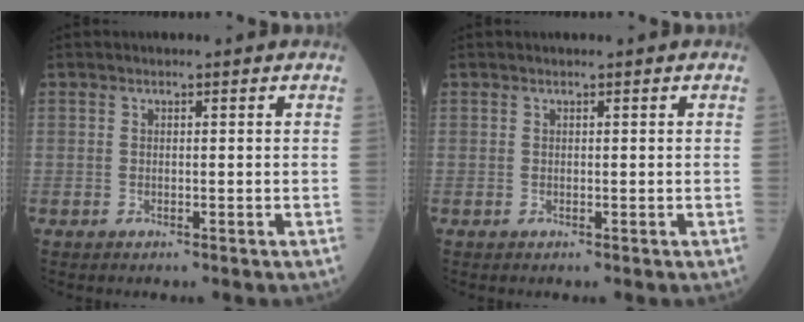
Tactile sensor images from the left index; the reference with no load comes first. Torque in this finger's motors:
{"motor_torque": [-0.22, 0.05, -0.06, -0.01]}